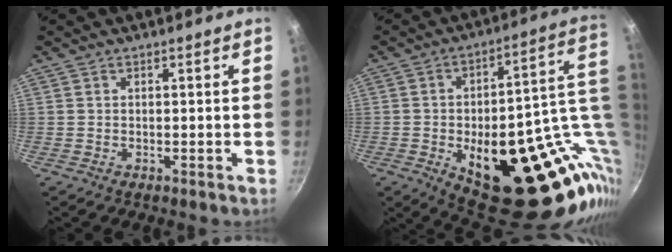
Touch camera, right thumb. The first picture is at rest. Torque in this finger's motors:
{"motor_torque": [0.47, 0.95, 2.09, -0.68, 0.47]}